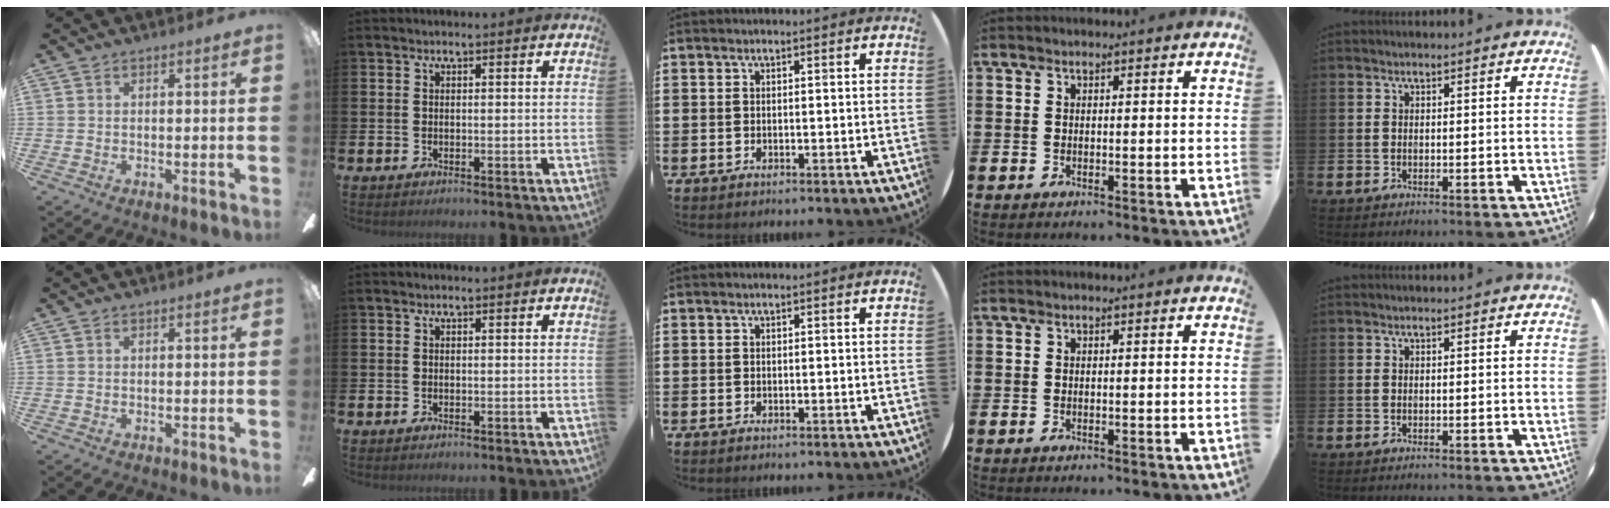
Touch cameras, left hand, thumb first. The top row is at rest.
{}